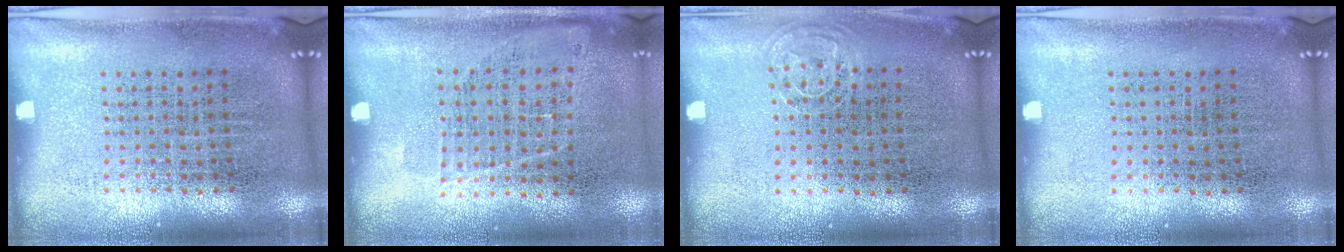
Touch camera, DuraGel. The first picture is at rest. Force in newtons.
{"total": 0.9, "press": 0.7, "slide": 0.5}
{"total": 0.6, "press": 0.6, "slide": 0.3}
{"total": 0.0}